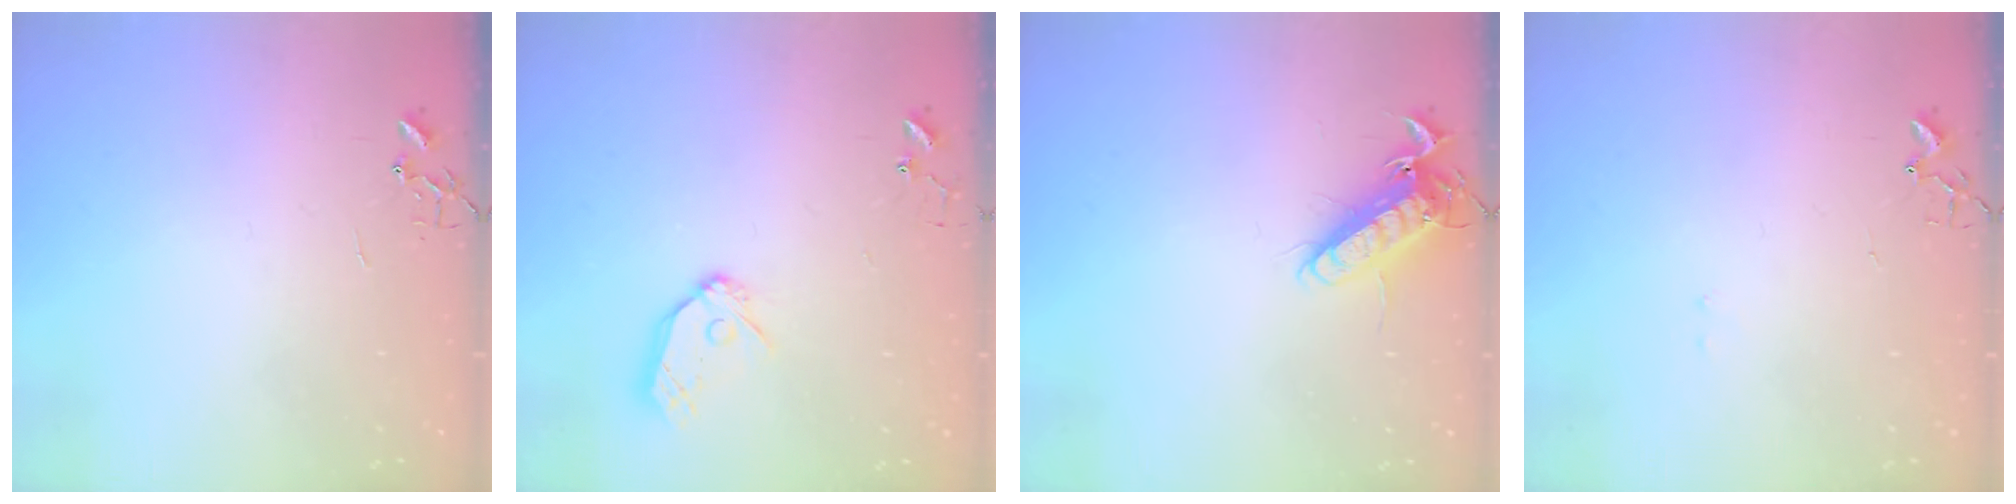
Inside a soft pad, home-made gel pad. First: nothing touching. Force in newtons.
{"total": 11.0, "press": 10.9, "slide": 1.1}
{"total": 13.3, "press": 13.2, "slide": 1.8}
{"total": 6.8, "press": 6.8, "slide": 0.6}